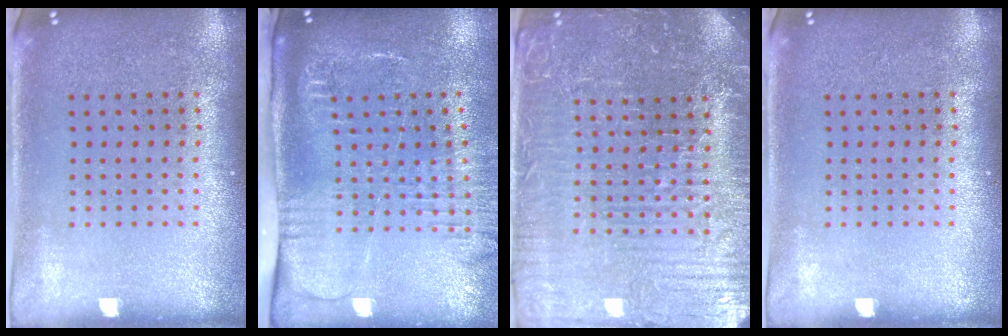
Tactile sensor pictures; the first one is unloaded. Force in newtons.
{"total": 2.7, "press": 2.1, "slide": 1.7}
{"total": 4.8, "press": 4.6, "slide": 1.5}
{"total": 0.0}